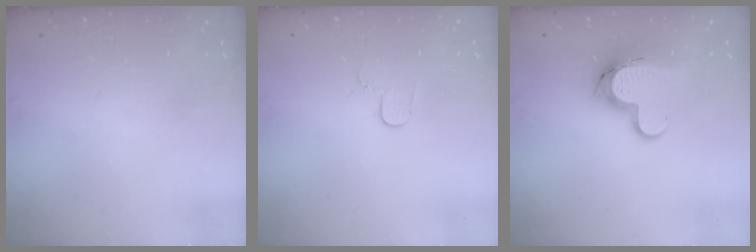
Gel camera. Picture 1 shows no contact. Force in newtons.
{"total": 3.4, "press": 3.4, "slide": 0.4}
{"total": 11.9, "press": 11.8, "slide": 1.1}